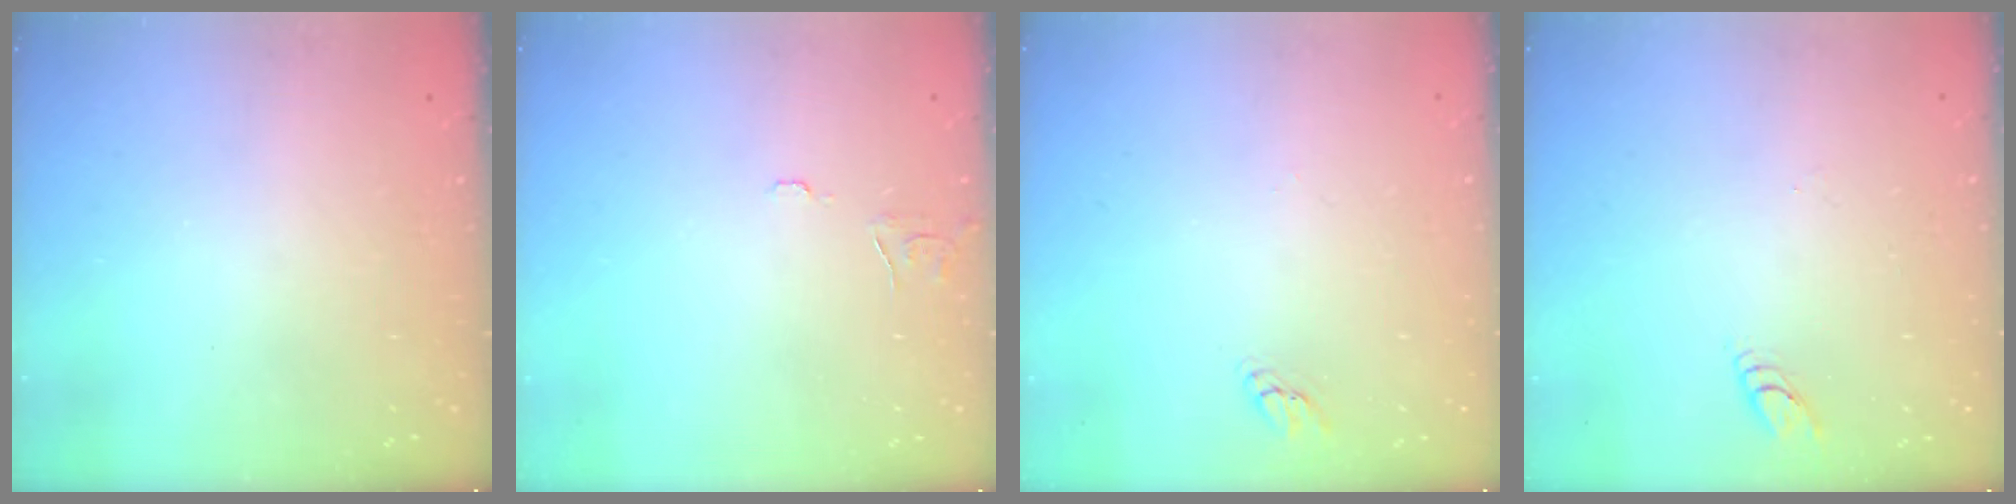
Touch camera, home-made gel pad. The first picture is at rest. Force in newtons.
{"total": 5.8, "press": 5.8, "slide": 0.5}
{"total": 1.9, "press": 1.9, "slide": 0.2}
{"total": 2.7, "press": 2.7, "slide": 0.3}